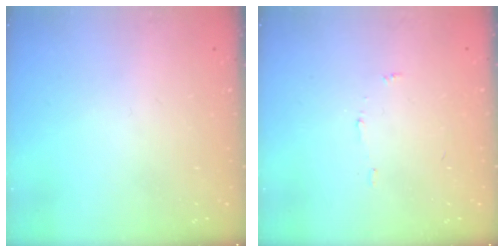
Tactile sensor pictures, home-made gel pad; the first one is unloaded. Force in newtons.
{"total": 4.4, "press": 4.3, "slide": 0.4}